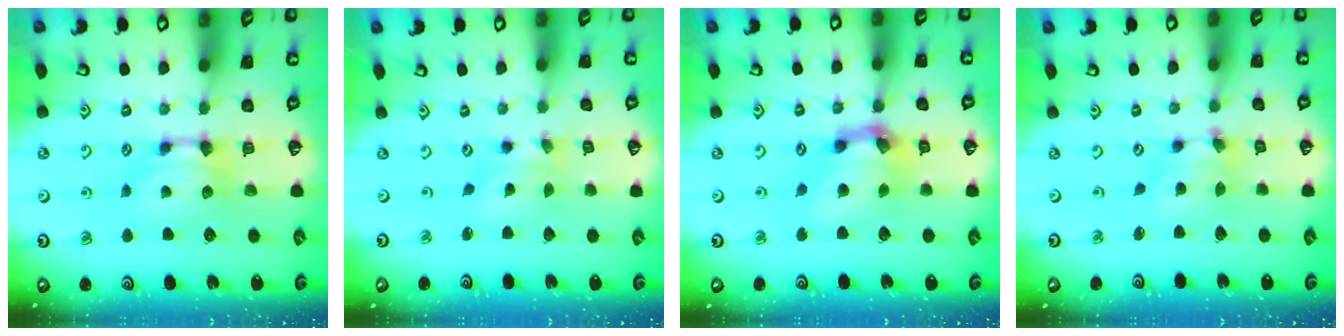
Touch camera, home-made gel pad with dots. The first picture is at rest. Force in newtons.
{"total": 1.4, "press": 0.9, "slide": 1.1}
{"total": 5.9, "press": 5.5, "slide": 2.1}
{"total": 3.4, "press": 3.0, "slide": 1.6}